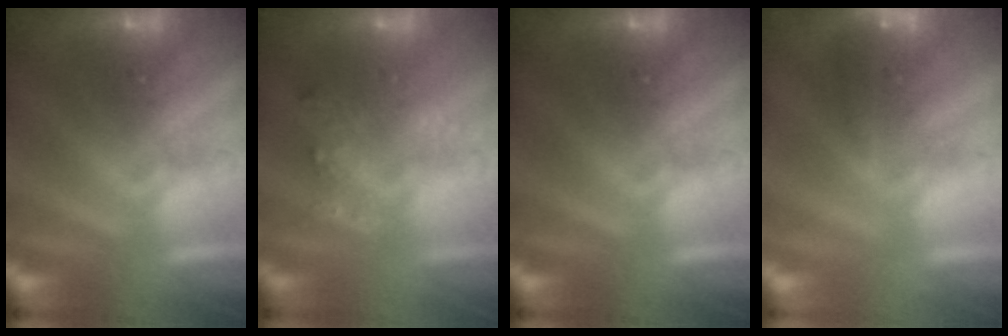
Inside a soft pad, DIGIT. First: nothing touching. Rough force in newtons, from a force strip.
{"total": 1.7}
{"total": 0.0}
{"total": 4.6}